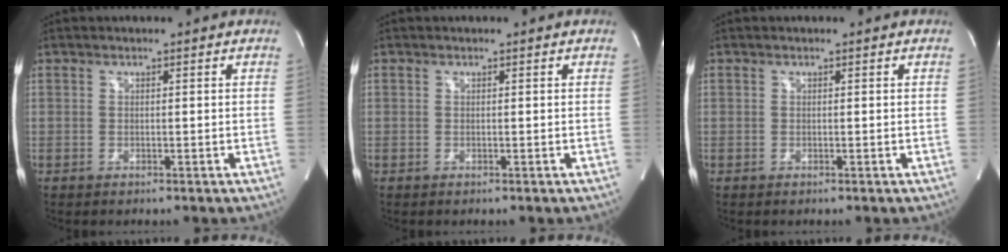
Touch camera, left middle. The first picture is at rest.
{"total": 0.0}
{"total": 0.0}